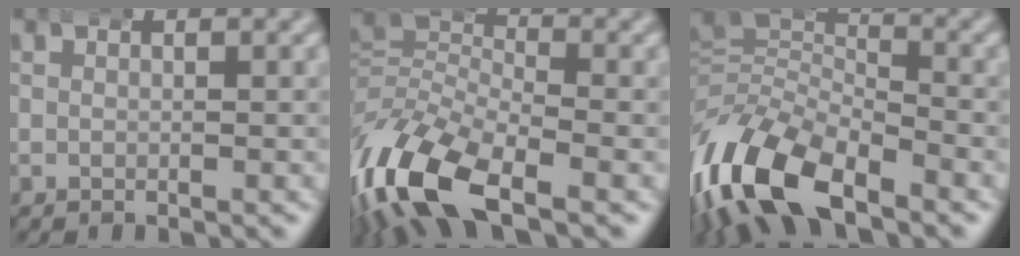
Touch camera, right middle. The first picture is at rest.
{"total": 9.6, "force": [-3.9, 6.2, 6.3], "torque": [-0.152, -0.037, -0.057]}
{"total": 10.6, "force": [-4.1, 7.1, 6.6], "torque": [-0.155, -0.037, -0.062]}